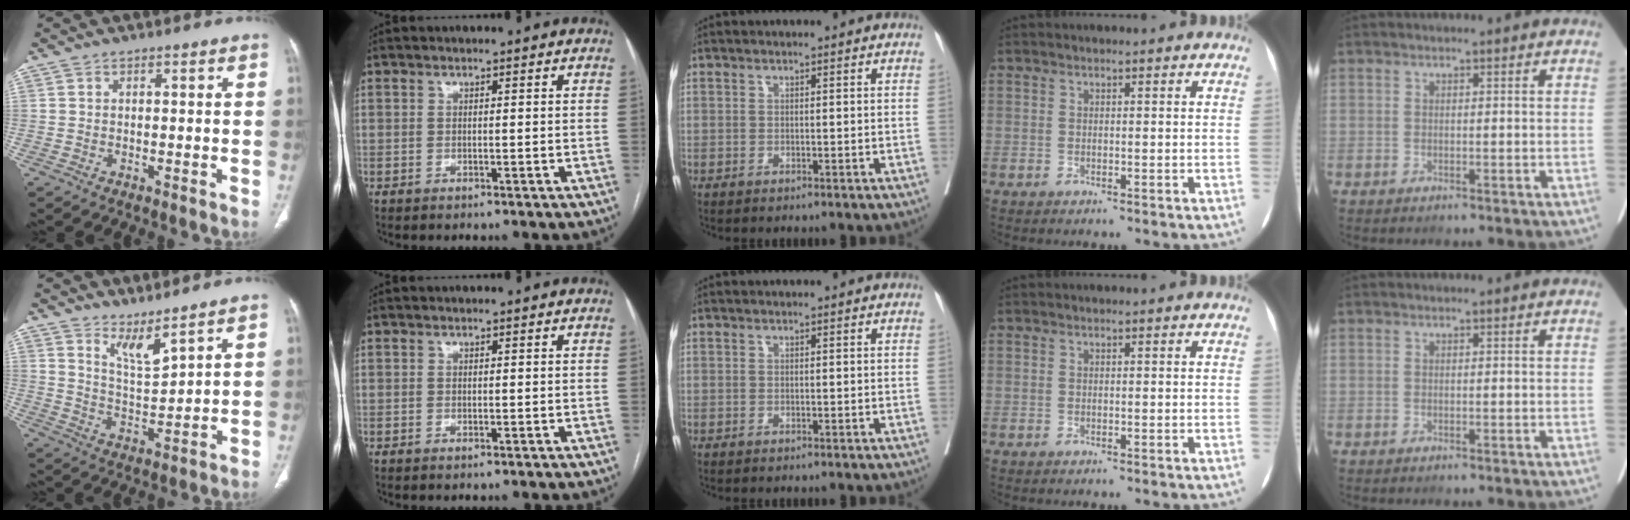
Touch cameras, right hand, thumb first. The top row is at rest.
{"thumb": {"total": 5.8, "force": [4.8, 0.8, 3.1], "torque": [-0.054, -0.057, 0.103]}}